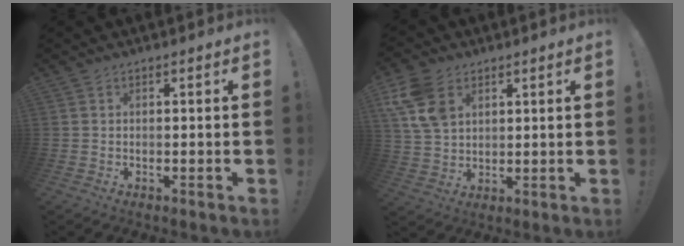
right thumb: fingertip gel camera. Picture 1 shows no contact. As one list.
[{"total": 12.3, "force": [5.5, 8.5, 7.0], "torque": [-0.149, -0.011, 0.110]}]